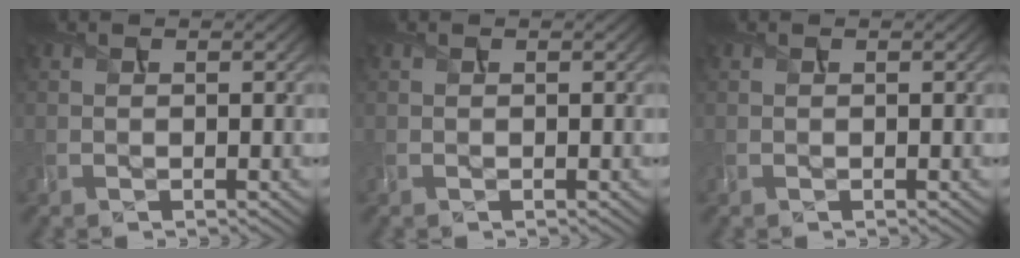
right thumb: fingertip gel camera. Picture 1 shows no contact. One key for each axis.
{"total": 0.0}
{"total": 0.0}